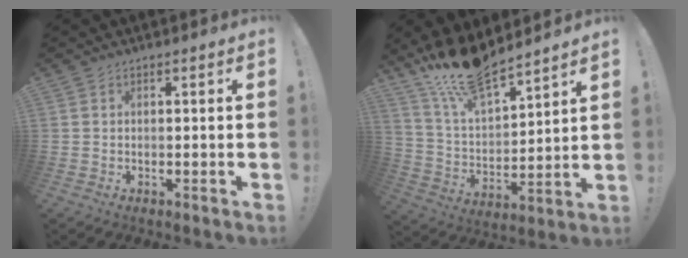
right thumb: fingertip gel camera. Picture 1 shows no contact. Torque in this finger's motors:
{"motor_torque": [-1.31, 1.83, 0.84, 0.65, 0.05]}